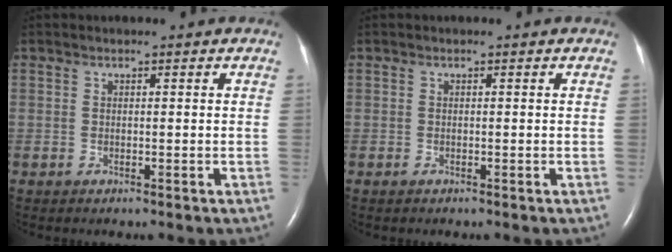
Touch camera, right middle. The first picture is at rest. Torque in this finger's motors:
{"motor_torque": [-0.15, 0.07, -0.06, -0.01]}